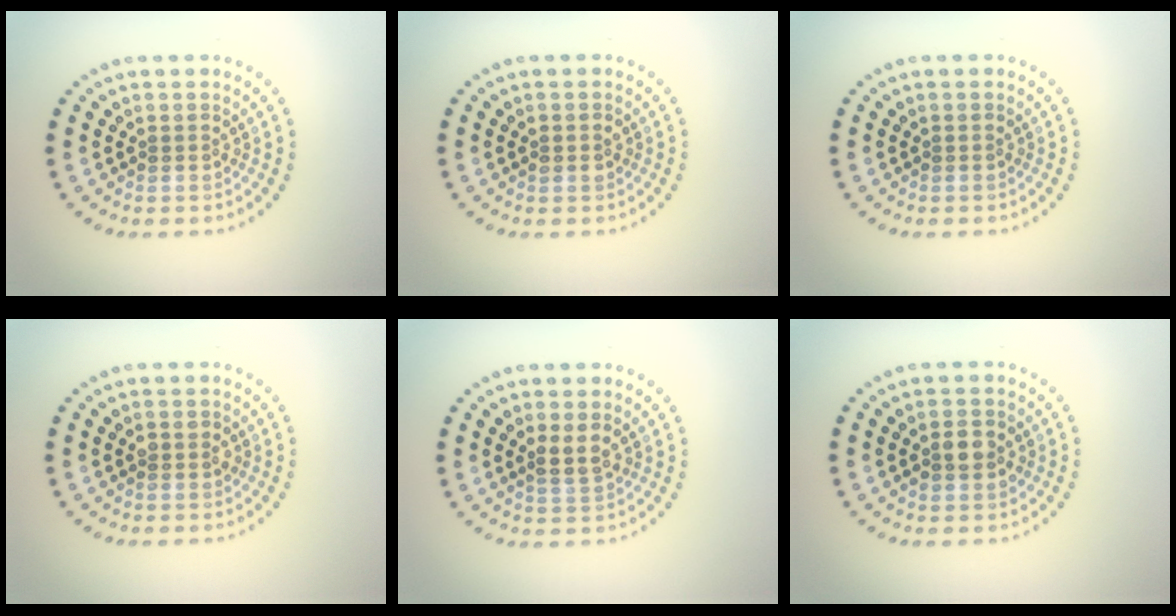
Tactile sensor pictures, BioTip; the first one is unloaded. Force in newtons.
{"total": 1.1, "press": 1.1, "slide": 0.2}
{"total": 0.0}
{"total": 1.1, "press": 1.0, "slide": 0.2}
{"total": 2.0, "press": 1.8, "slide": 0.8}
{"total": 2.5, "press": 2.5, "slide": 0.2}